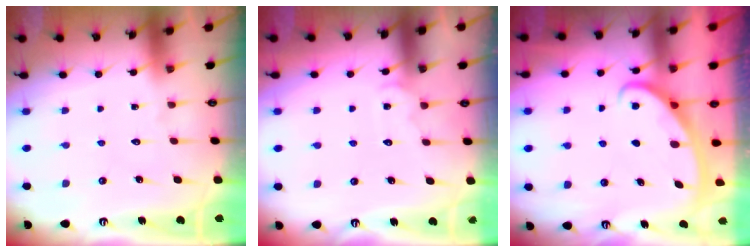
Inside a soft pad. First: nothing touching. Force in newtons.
{"total": 6.1, "press": 6.0, "slide": 0.6}
{"total": 2.8, "press": 2.8, "slide": 0.4}